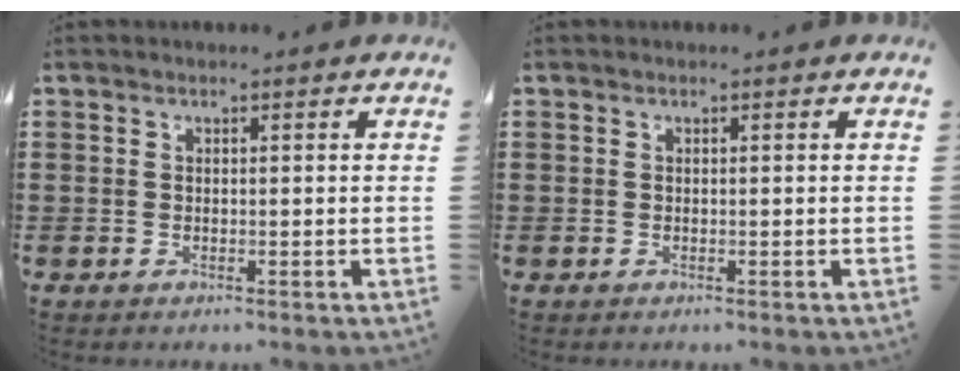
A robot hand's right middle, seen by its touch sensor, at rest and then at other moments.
{"total": 0.0}